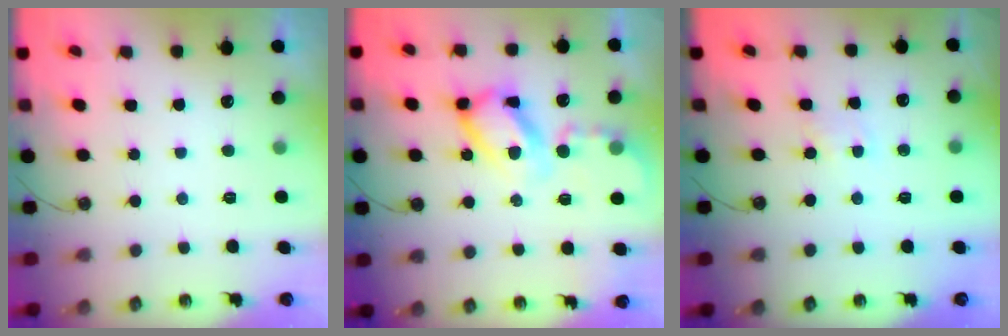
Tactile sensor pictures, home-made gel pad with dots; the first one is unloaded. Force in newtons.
{"total": 14.9, "press": 14.9, "slide": 1.4}
{"total": 1.7, "press": 1.7, "slide": 0.2}